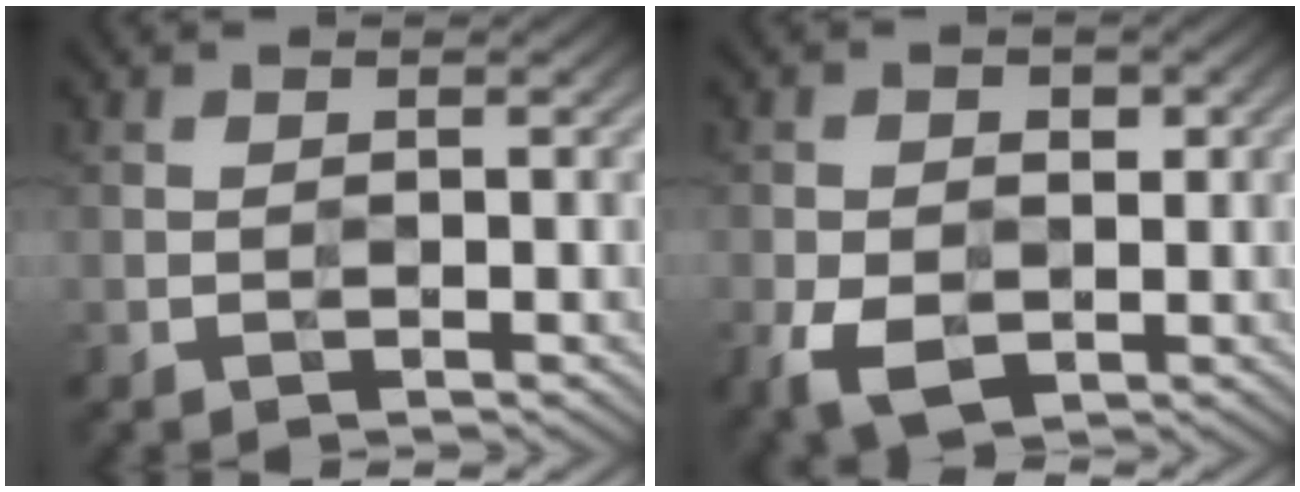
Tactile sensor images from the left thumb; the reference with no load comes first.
{"total": 6.6, "force": [-1.5, 4.4, 4.7], "torque": [-0.091, -0.013, -0.029]}